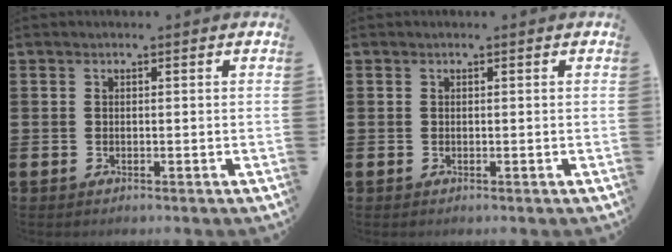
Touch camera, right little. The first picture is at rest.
{"total": 0.0}